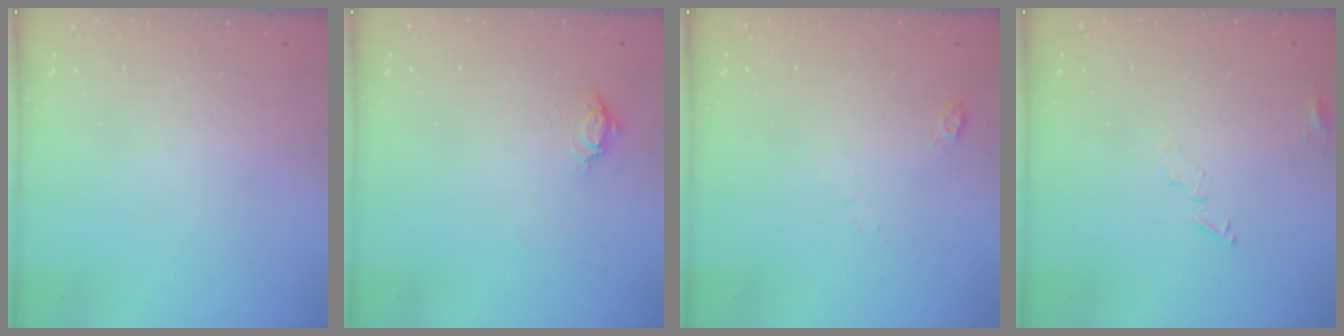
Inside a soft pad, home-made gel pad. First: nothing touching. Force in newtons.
{"total": 3.7, "press": 3.6, "slide": 0.4}
{"total": 3.6, "press": 3.5, "slide": 0.7}
{"total": 4.1, "press": 4.0, "slide": 0.2}